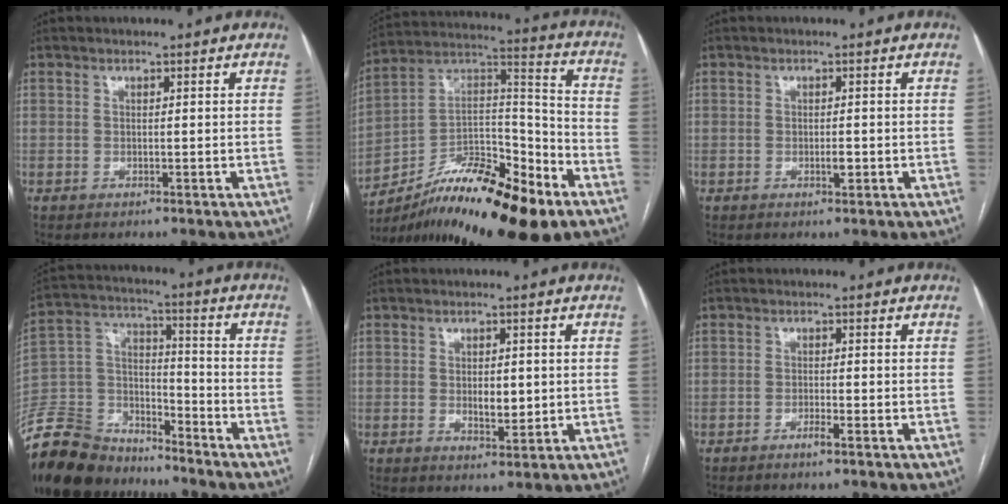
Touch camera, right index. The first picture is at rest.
{"total": 22.7, "force": [-14.5, 5.8, 16.5], "torque": [-0.264, 0.021, -0.238]}
{"total": 1.2, "force": [-0.4, 0.3, 1.1], "torque": [-0.020, 0.000, -0.006]}
{"total": 16.6, "force": [-14.7, 6.3, 4.4], "torque": [-0.092, 0.028, -0.270]}
{"total": 3.6, "force": [0.0, 1.6, 3.3], "torque": [-0.053, -0.004, 0.003]}
{"total": 1.7, "force": [-1.2, -0.1, 1.2], "torque": [-0.023, -0.001, -0.021]}